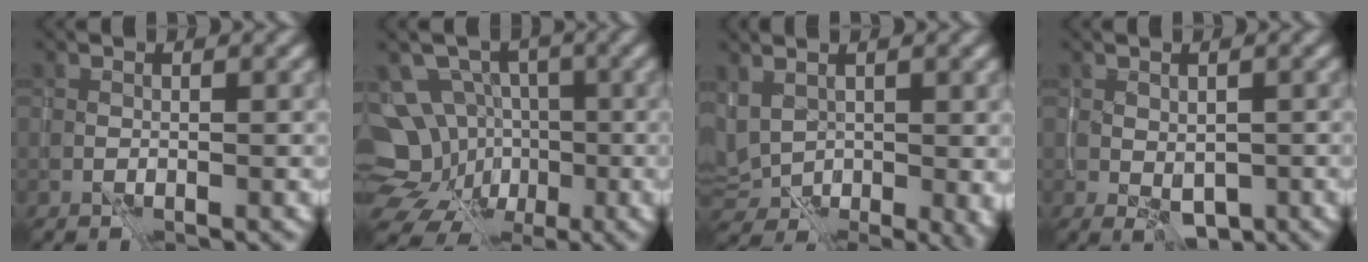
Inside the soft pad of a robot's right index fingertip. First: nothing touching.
{"total": 10.1, "force": [-3.3, 8.8, 3.7], "torque": [-0.057, -0.023, -0.050]}
{"total": 6.7, "force": [1.2, 4.3, 5.0], "torque": [-0.107, -0.015, 0.037]}
{"total": 2.5, "force": [-0.1, 1.5, 1.9], "torque": [-0.029, -0.009, 0.004]}